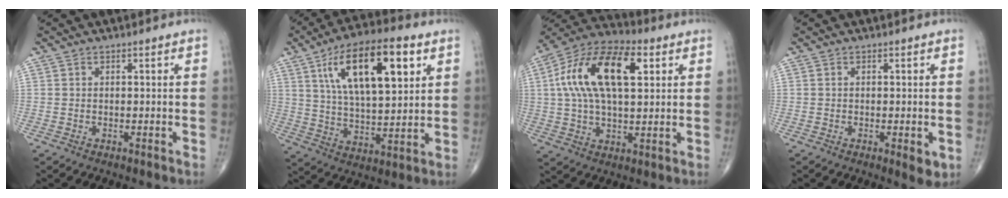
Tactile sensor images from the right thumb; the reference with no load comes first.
{"total": 19.4, "force": [7.6, 7.6, 16.1], "torque": [-0.253, -0.015, 0.129]}
{"total": 19.0, "force": [4.8, 9.2, 15.9], "torque": [-0.290, 0.020, 0.077]}
{"total": 2.9, "force": [-0.7, 0.9, 2.7], "torque": [-0.031, -0.008, -0.009]}